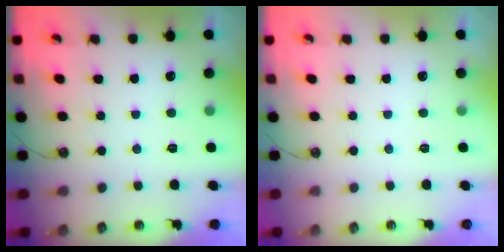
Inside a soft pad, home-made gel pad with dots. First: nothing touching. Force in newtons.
{"total": 0.0}